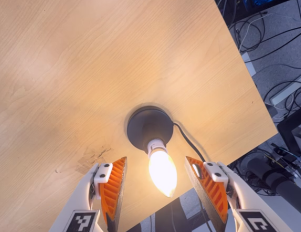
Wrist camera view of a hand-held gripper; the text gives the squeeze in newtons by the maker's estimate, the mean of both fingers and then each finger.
{"total": 0.0}